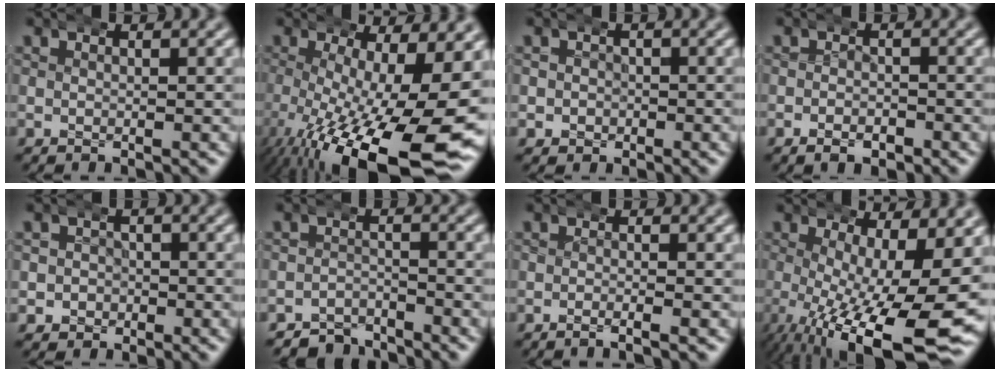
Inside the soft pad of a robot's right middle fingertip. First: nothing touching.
{"total": 12.0, "force": [-4.7, 4.1, 10.2], "torque": [-0.176, -0.043, -0.043]}
{"total": 1.5, "force": [-0.4, 1.4, -0.2], "torque": [0.006, 0.000, -0.006]}
{"total": 2.1, "force": [-1.4, 1.3, 0.9], "torque": [-0.009, -0.002, -0.023]}
{"total": 2.4, "force": [-0.8, 2.2, -0.1], "torque": [0.006, -0.001, -0.014]}
{"total": 4.2, "force": [-4.1, 1.2, 0.0], "torque": [0.018, -0.009, -0.073]}
{"total": 1.5, "force": [-1.0, -0.4, 1.0], "torque": [-0.018, 0.009, -0.024]}
{"total": 10.9, "force": [-4.5, 3.6, 9.3], "torque": [-0.158, -0.047, -0.042]}